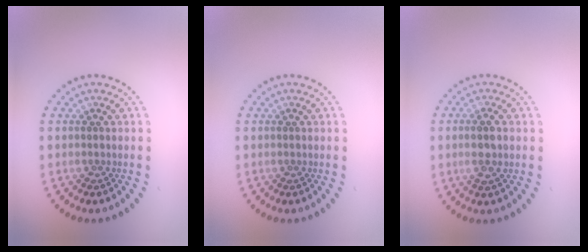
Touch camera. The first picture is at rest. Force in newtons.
{"total": 0.0}
{"total": 2.3, "press": 2.1, "slide": 0.8}